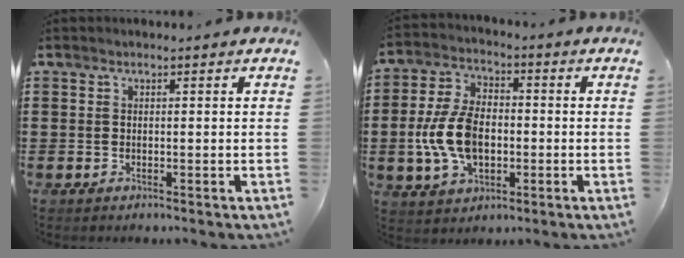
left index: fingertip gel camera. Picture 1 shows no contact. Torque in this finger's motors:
{"motor_torque": [1.51, 0.63, 0.61, 0.21]}